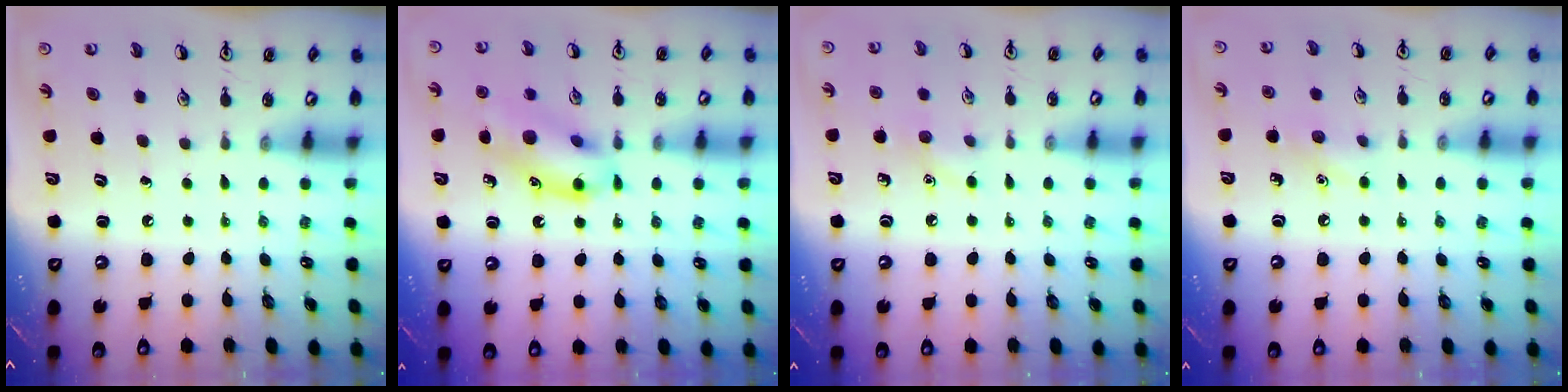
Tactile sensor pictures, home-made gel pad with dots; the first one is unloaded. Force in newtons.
{"total": 14.1, "press": 13.7, "slide": 3.0}
{"total": 6.7, "press": 6.5, "slide": 1.9}
{"total": 6.3, "press": 6.0, "slide": 2.0}